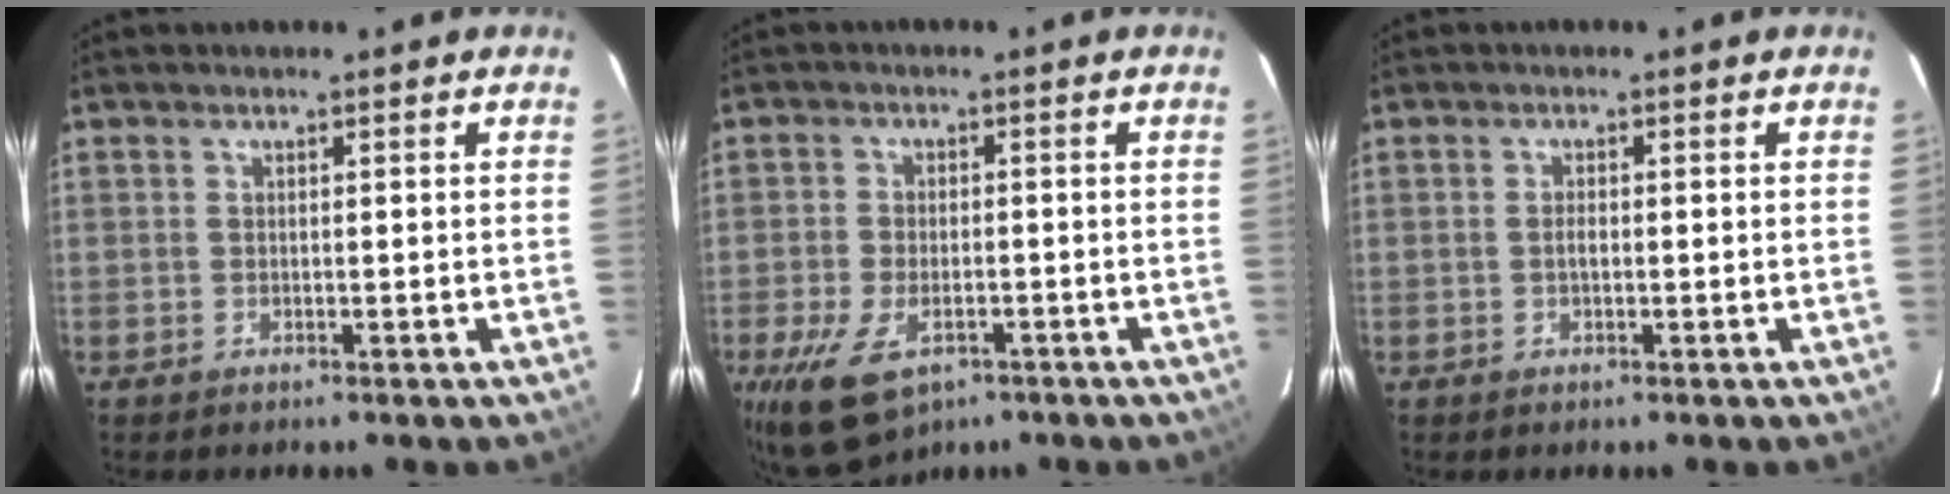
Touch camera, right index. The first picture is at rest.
{"total": 11.4, "force": [-6.2, 6.2, 7.3], "torque": [-0.169, -0.028, -0.103]}
{"total": 1.1, "force": [-0.2, 0.6, 1.0], "torque": [-0.017, 0.003, -0.004]}